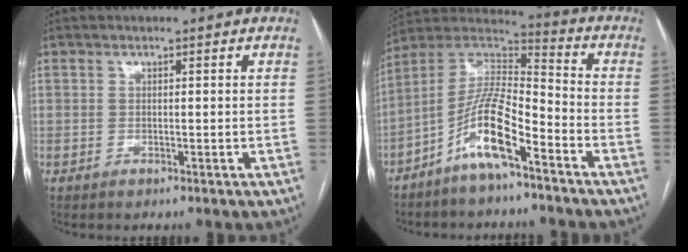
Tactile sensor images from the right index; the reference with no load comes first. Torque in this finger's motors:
{"motor_torque": [1.13, -1.01, 0.36, 0.04]}